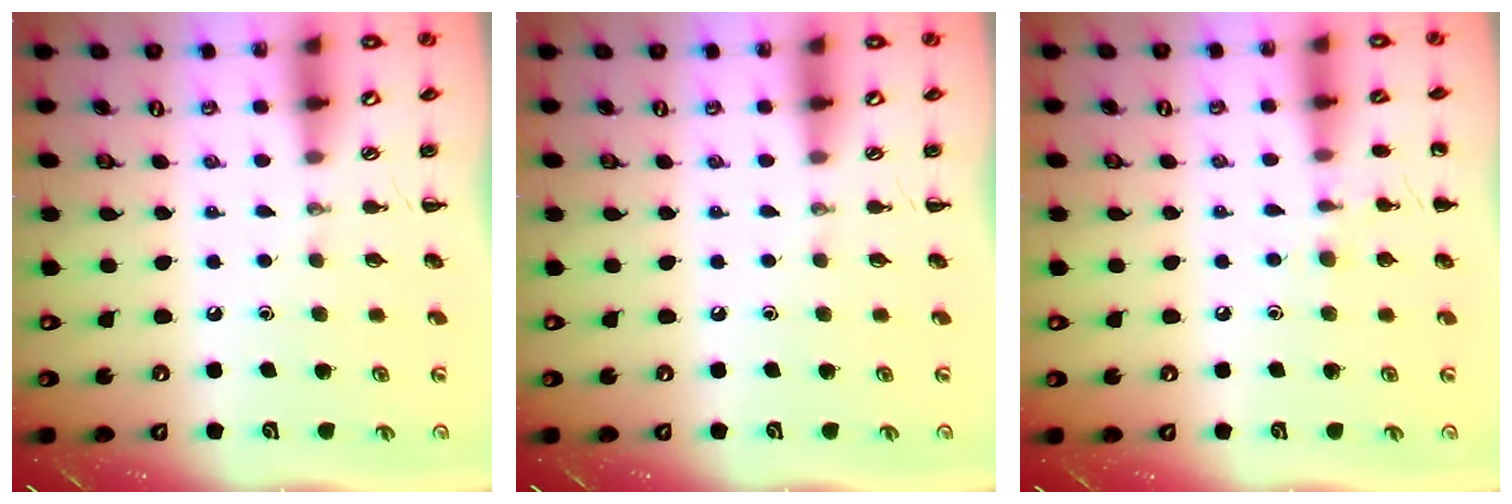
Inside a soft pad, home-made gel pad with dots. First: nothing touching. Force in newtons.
{"total": 0.0}
{"total": 6.9, "press": 6.6, "slide": 2.0}